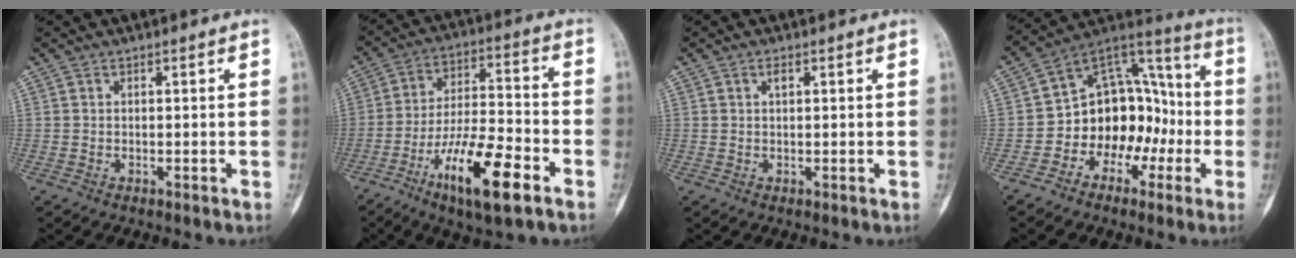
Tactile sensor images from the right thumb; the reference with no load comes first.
{"total": 16.2, "force": [-8.2, 4.4, 13.2], "torque": [-0.234, 0.044, -0.139]}
{"total": 1.1, "force": [0.5, 0.6, 0.8], "torque": [-0.013, 0.001, 0.007]}
{"total": 16.0, "force": [-4.1, 11.8, 10.0], "torque": [-0.088, 0.079, -0.073]}